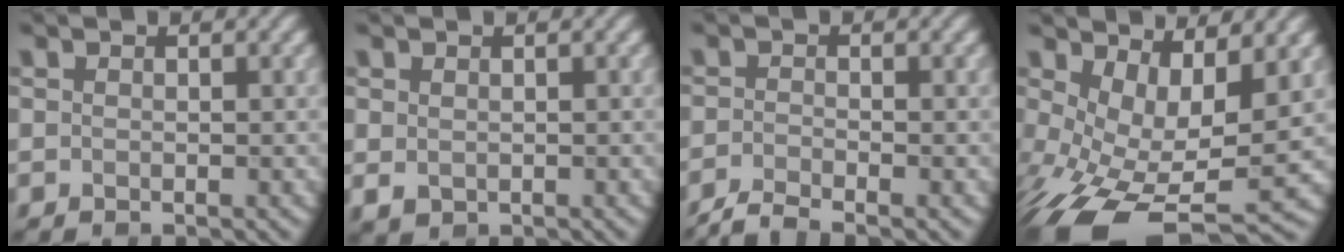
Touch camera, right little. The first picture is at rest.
{"total": 1.0, "force": [0.2, 0.7, 0.6], "torque": [-0.016, -0.004, 0.009]}
{"total": 2.6, "force": [-2.1, 0.3, 1.5], "torque": [-0.027, -0.005, -0.052]}
{"total": 10.0, "force": [-1.7, 4.7, 8.7], "torque": [-0.171, -0.035, -0.016]}